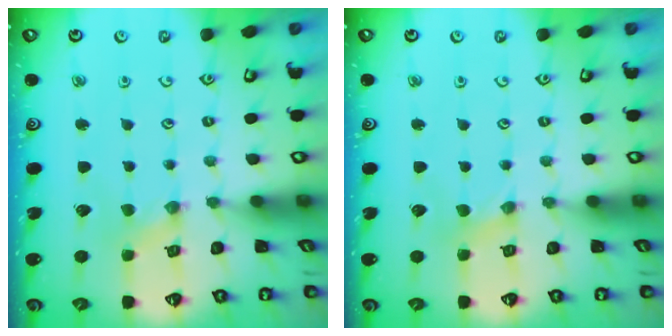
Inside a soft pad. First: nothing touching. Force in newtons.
{"total": 2.1, "press": 2.0, "slide": 0.4}